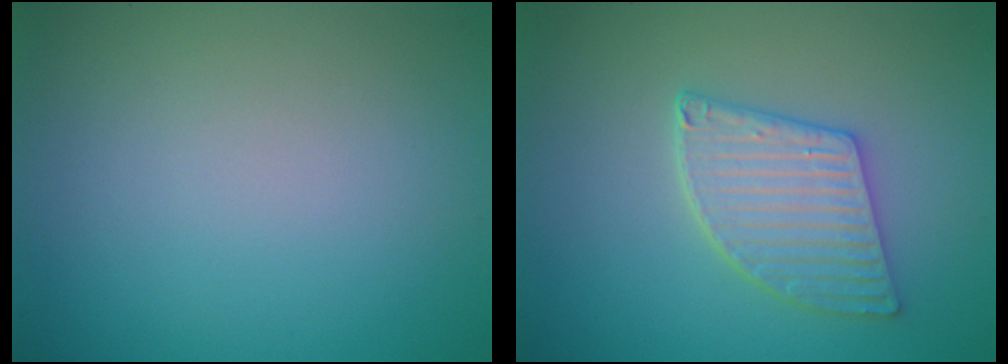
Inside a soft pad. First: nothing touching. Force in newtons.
{"total": 4.1, "press": 3.6, "slide": 1.8}